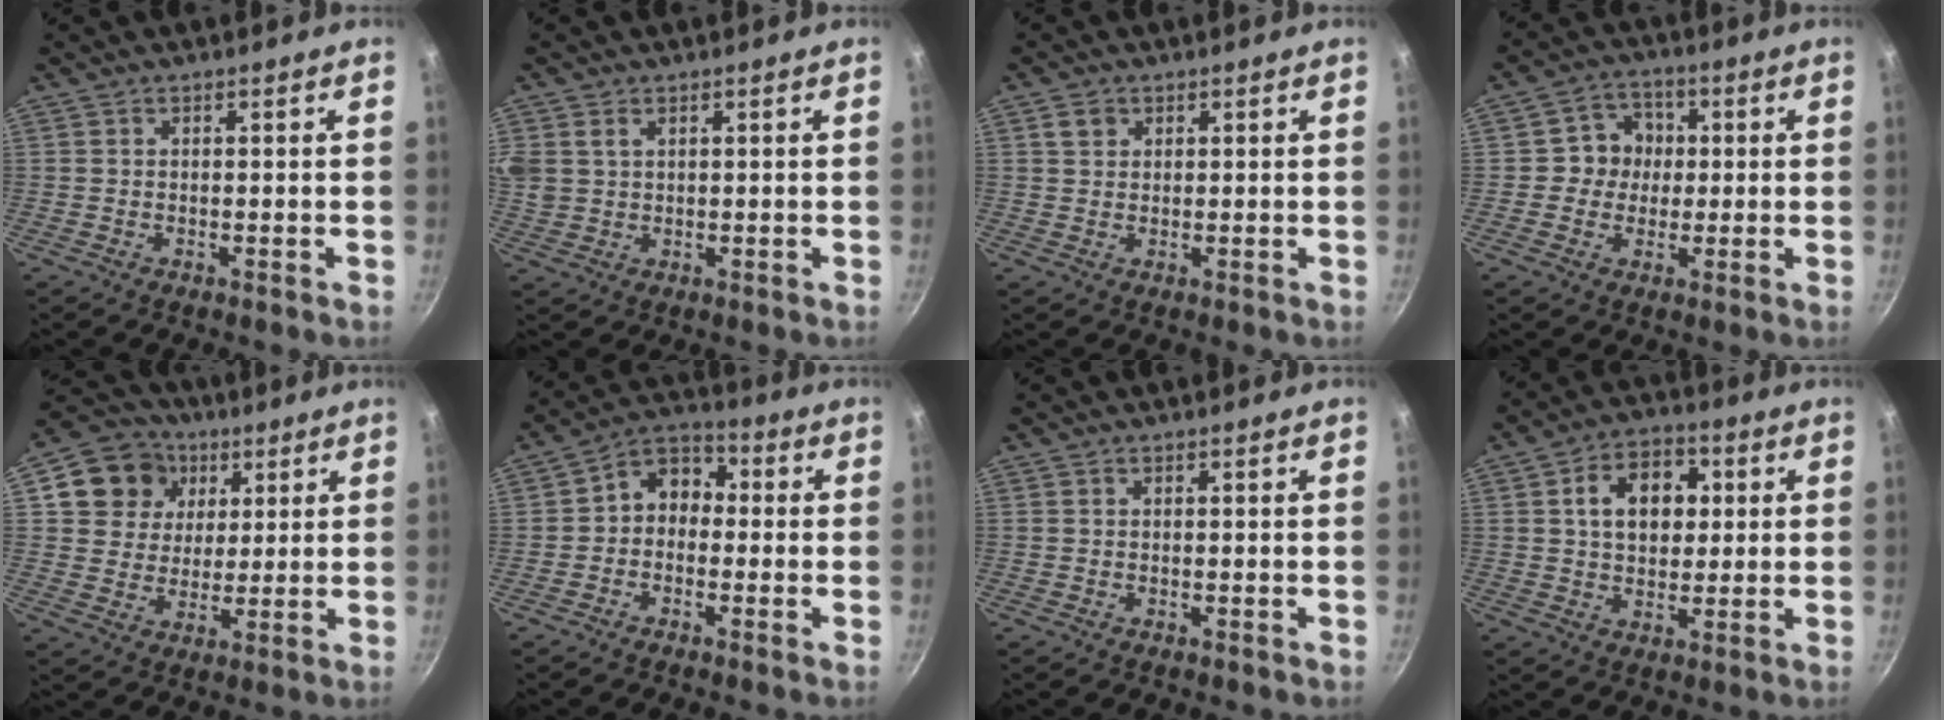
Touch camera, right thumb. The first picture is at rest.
{"total": 6.5, "force": [2.5, 4.8, 3.5], "torque": [-0.072, 0.007, 0.055]}
{"total": 2.4, "force": [1.0, 2.0, 1.0], "torque": [-0.008, 0.002, 0.018]}
{"total": 6.6, "force": [0.3, 6.3, 2.1], "torque": [0.010, 0.011, -0.009]}
{"total": 12.4, "force": [4.5, 10.6, 4.5], "torque": [-0.049, 0.002, 0.069]}
{"total": 7.1, "force": [-0.7, 5.6, 4.2], "torque": [-0.036, 0.033, -0.033]}
{"total": 0.0}
{"total": 11.4, "force": [2.3, 8.1, 7.7], "torque": [-0.087, 0.010, 0.028]}